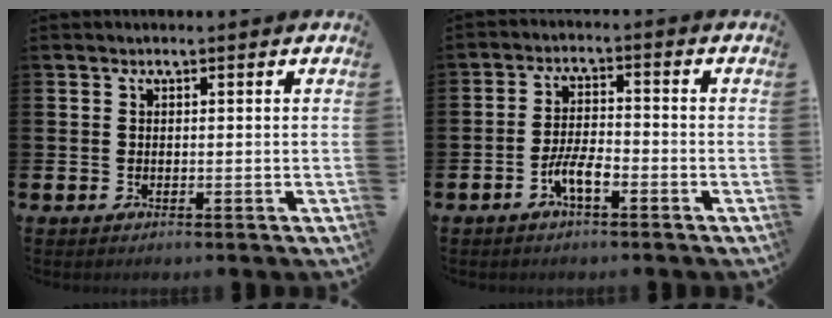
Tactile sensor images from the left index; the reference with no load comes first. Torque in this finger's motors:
{"motor_torque": [0.87, 0.40, 0.15, 0.11]}